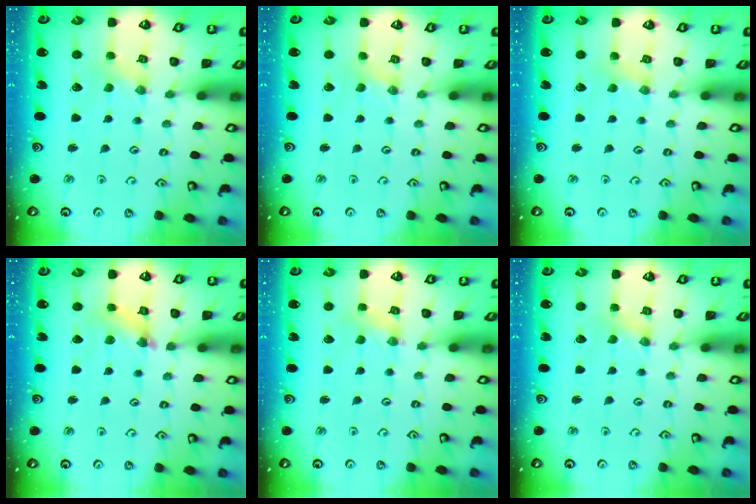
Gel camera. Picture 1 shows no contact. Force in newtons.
{"total": 1.1, "press": 1.1, "slide": 0.2}
{"total": 2.5, "press": 2.5, "slide": 0.3}
{"total": 5.0, "press": 5.0, "slide": 0.4}
{"total": 2.8, "press": 2.7, "slide": 0.4}
{"total": 0.0}